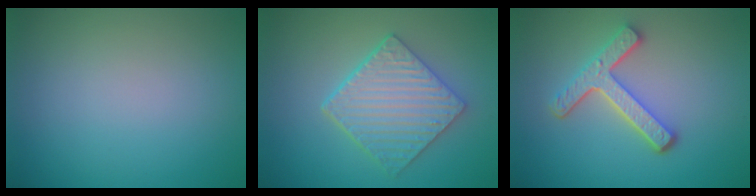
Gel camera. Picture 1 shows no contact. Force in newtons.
{"total": 5.3, "press": 4.4, "slide": 2.9}
{"total": 4.5, "press": 3.4, "slide": 2.9}